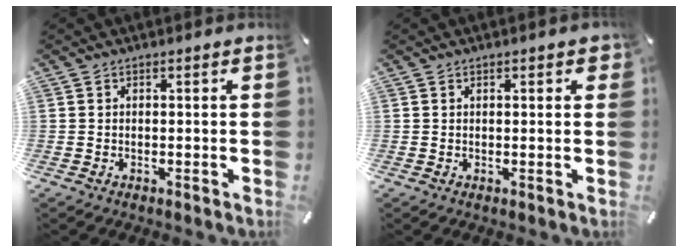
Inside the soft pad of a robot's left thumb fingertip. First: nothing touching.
{"total": 1.8, "force": [0.8, 0.6, 1.5], "torque": [-0.022, 0.001, 0.011]}